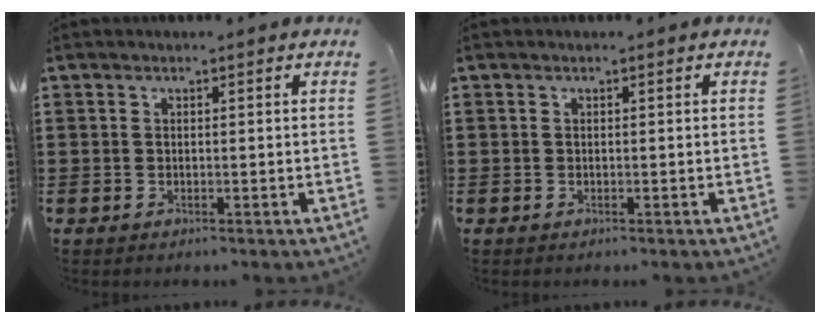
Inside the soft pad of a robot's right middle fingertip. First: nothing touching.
{"total": 0.0}